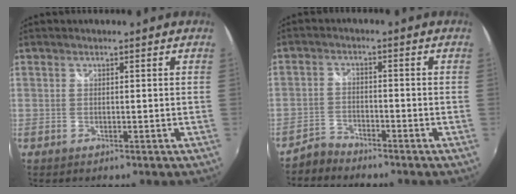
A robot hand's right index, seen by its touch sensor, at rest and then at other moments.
{"total": 3.8, "force": [-3.6, 1.1, 0.3], "torque": [-0.015, 0.004, -0.071]}